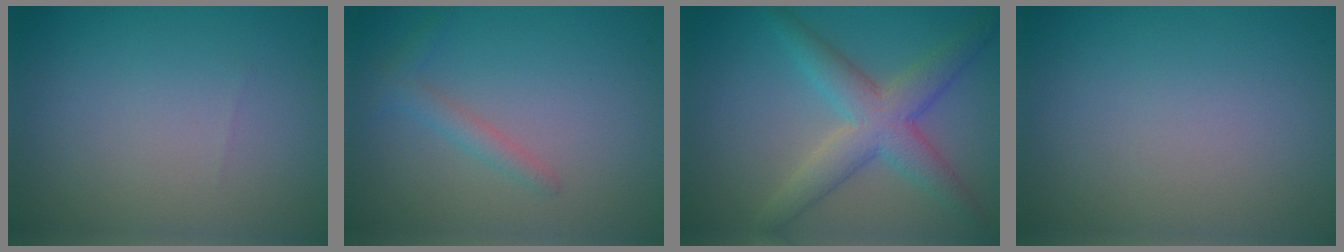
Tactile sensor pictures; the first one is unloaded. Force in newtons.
{"total": 1.5, "press": 1.5, "slide": 0.1}
{"total": 5.1, "press": 5.1, "slide": 0.2}
{"total": 0.0}